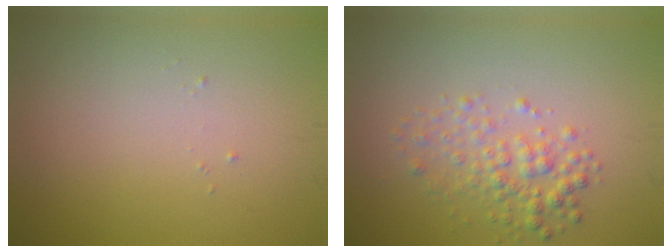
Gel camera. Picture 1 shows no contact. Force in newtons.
{"total": 2.8, "press": 2.8, "slide": 0.0}